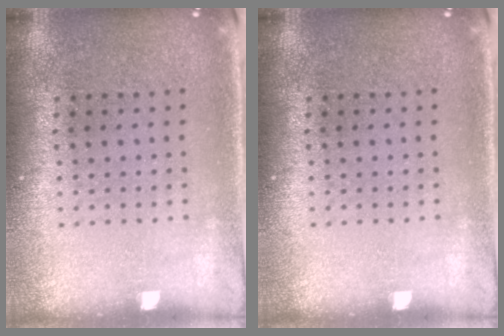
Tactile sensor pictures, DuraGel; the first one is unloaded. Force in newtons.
{"total": 0.0}